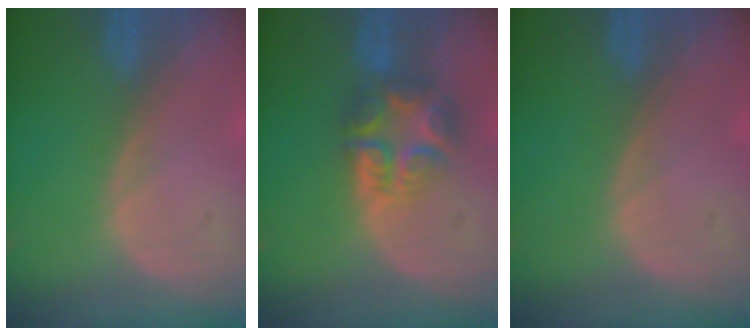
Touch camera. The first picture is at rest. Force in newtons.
{"total": 7.6, "press": 6.7, "slide": 3.6}
{"total": 0.0}